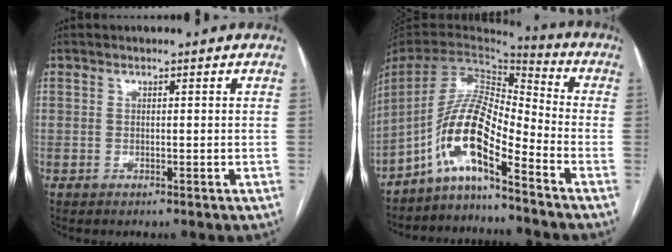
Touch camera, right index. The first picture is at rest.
{"total": 10.7, "force": [-6.7, 1.5, 8.1], "torque": [-0.161, 0.022, -0.125]}